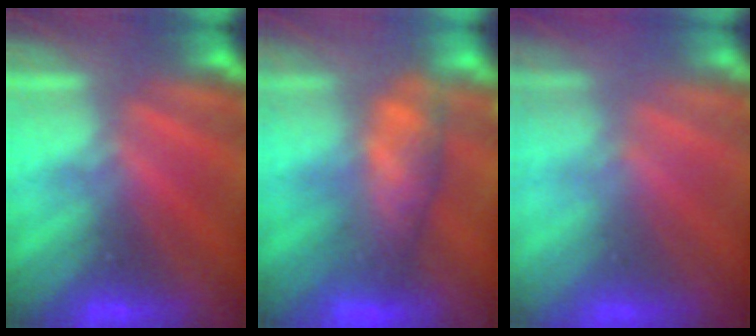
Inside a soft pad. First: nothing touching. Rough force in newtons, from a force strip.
{"total": 8.0}
{"total": 8.1}